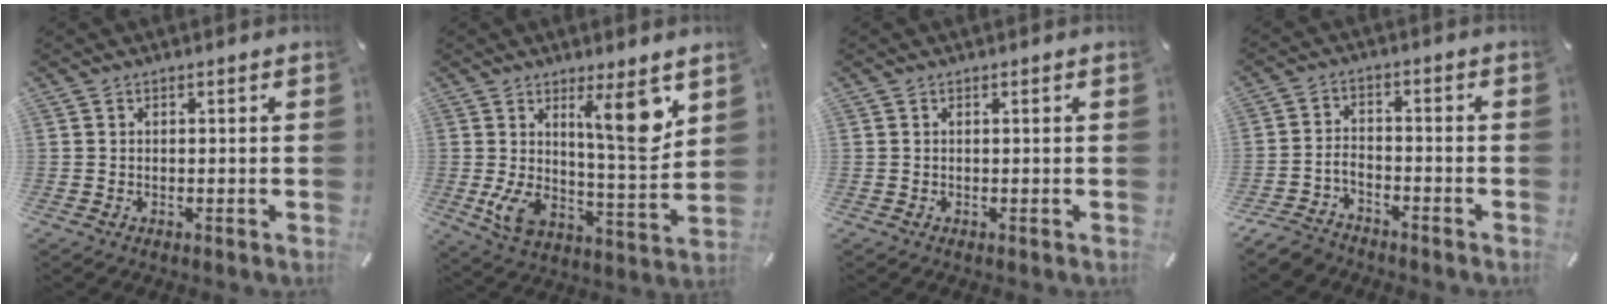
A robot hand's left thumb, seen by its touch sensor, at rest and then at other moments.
{"total": 15.9, "force": [6.5, 5.4, 13.4], "torque": [-0.200, -0.041, 0.105]}
{"total": 0.0}
{"total": 5.7, "force": [-4.9, 2.5, 1.6], "torque": [-0.041, 0.014, -0.098]}